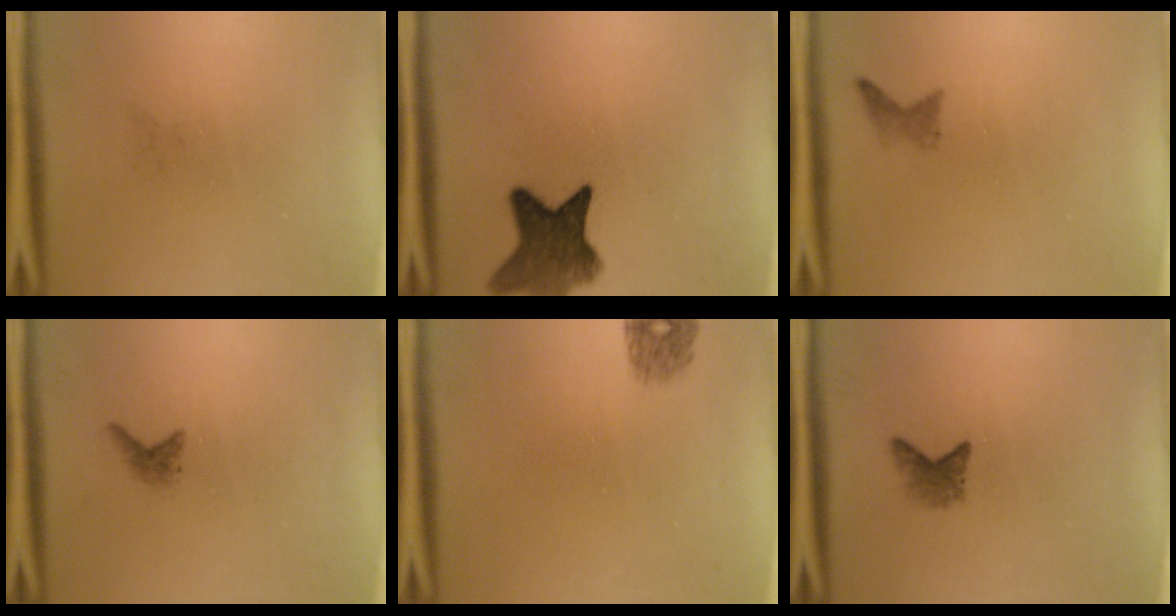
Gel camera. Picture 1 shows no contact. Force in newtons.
{"total": 8.4}
{"total": 1.1}
{"total": 1.0}
{"total": 1.6}
{"total": 1.8}